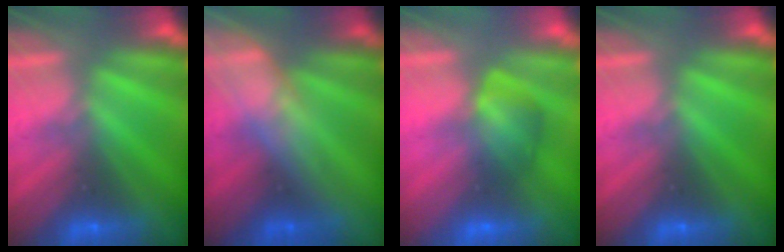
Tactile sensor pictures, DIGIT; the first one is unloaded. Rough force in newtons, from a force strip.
{"total": 2.9}
{"total": 3.0}
{"total": 0.0}